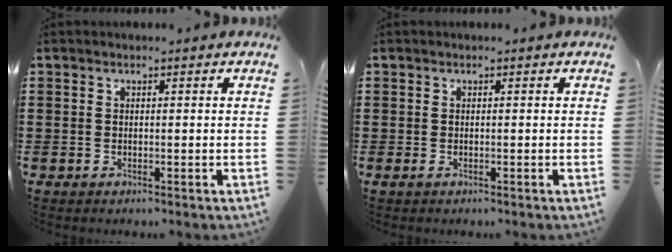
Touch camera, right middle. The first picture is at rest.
{"total": 0.0}